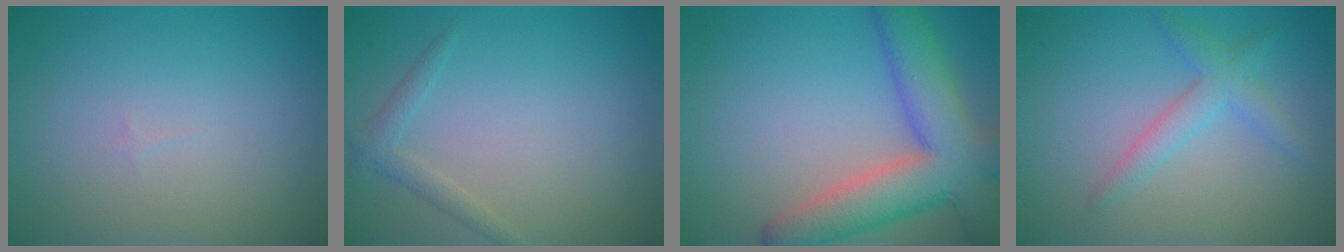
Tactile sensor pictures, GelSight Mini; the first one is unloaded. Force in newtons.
{"total": 1.4, "press": 1.4, "slide": 0.1}
{"total": 8.8, "press": 8.8, "slide": 0.5}
{"total": 2.5, "press": 2.5, "slide": 0.1}